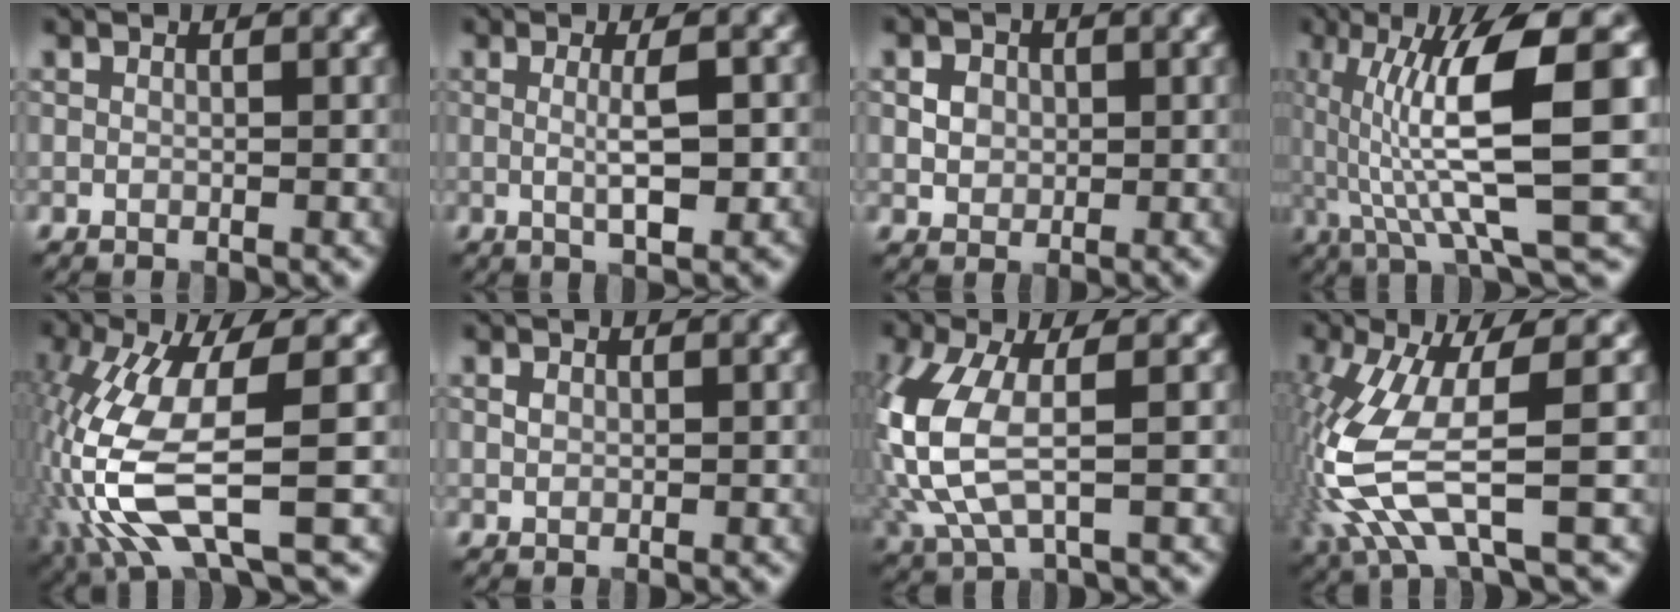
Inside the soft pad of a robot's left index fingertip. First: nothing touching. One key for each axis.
{"total": 3.5, "fx": 0.1, "fy": 0.6, "fz": 3.5, "tx": -0.058, "ty": -0.002, "tz": 0.003}
{"total": 1.9, "fx": 0.3, "fy": 1.7, "fz": 0.9, "tx": -0.015, "ty": -0.003, "tz": 0.011}
{"total": 10.6, "fx": 0.5, "fy": 2.2, "fz": 10.4, "tx": -0.167, "ty": 0.002, "tz": 0.014}
{"total": 11.2, "fx": -2.7, "fy": 3.3, "fz": 10.4, "tx": -0.237, "ty": -0.012, "tz": -0.048}
{"total": 0.7, "fx": 0.2, "fy": 0.5, "fz": 0.4, "tx": -0.009, "ty": -0.001, "tz": 0.005}
{"total": 7.6, "fx": 0.1, "fy": 3.3, "fz": 6.9, "tx": -0.184, "ty": 0.002, "tz": 0.001}
{"total": 9.0, "fx": -1.7, "fy": 2.5, "fz": 8.5, "tx": -0.212, "ty": -0.009, "tz": -0.031}